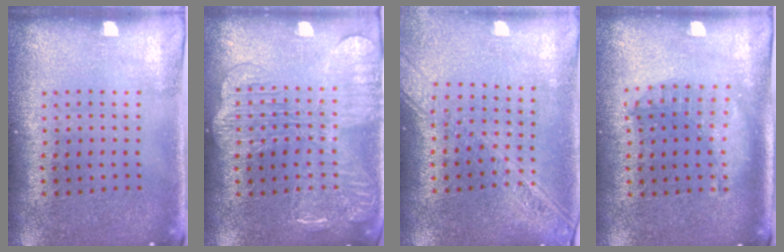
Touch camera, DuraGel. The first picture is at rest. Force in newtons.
{"total": 2.3, "press": 2.2, "slide": 0.4}
{"total": 2.3, "press": 1.9, "slide": 1.2}
{"total": 1.2, "press": 1.2, "slide": 0.3}